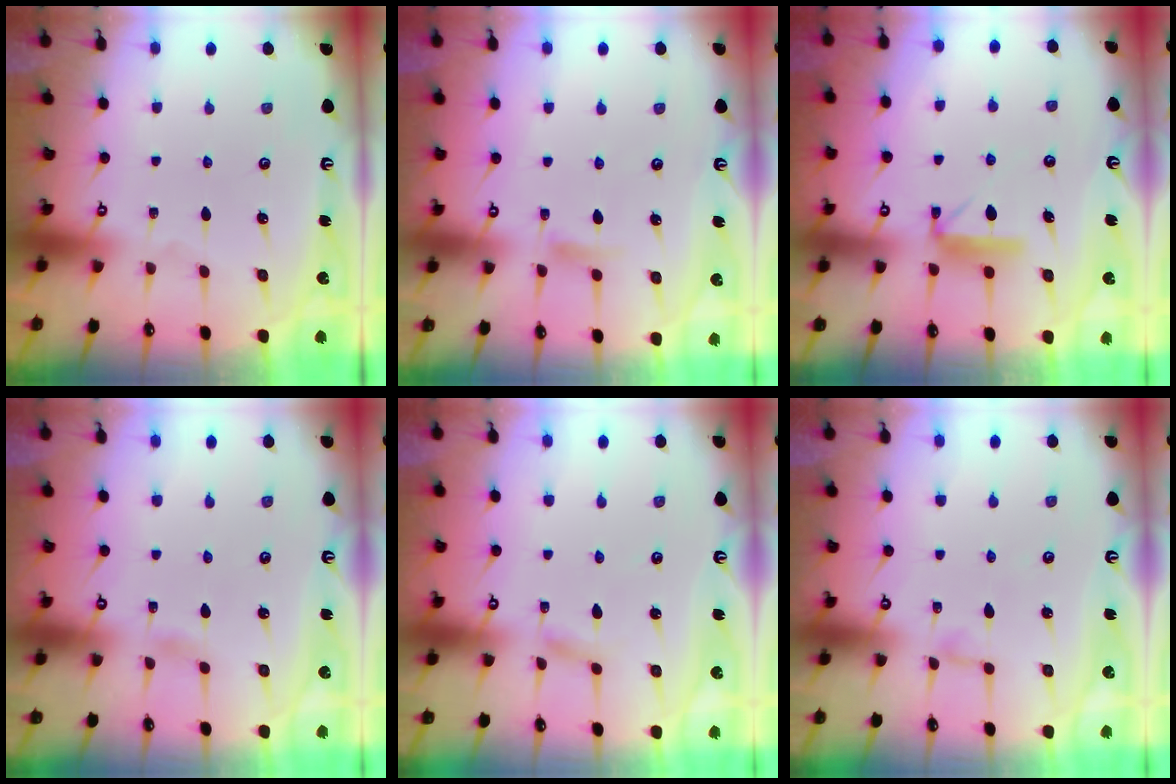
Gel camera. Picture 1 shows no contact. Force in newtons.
{"total": 7.4, "press": 7.4, "slide": 0.9}
{"total": 9.1, "press": 9.1, "slide": 0.3}
{"total": 1.6, "press": 1.6, "slide": 0.2}
{"total": 2.1, "press": 2.1, "slide": 0.2}
{"total": 2.3, "press": 2.3, "slide": 0.2}